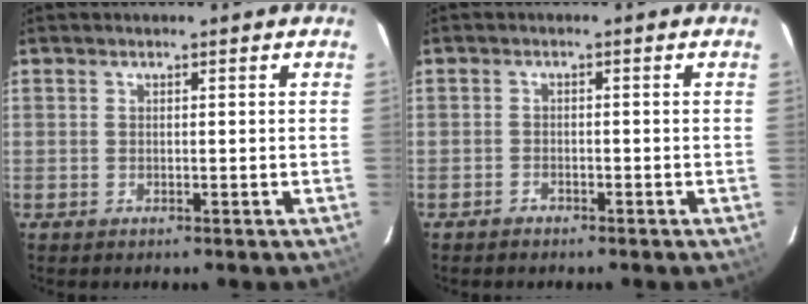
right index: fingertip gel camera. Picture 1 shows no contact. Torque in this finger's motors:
{"motor_torque": [0.04, -0.13, 0.03, 0.00]}